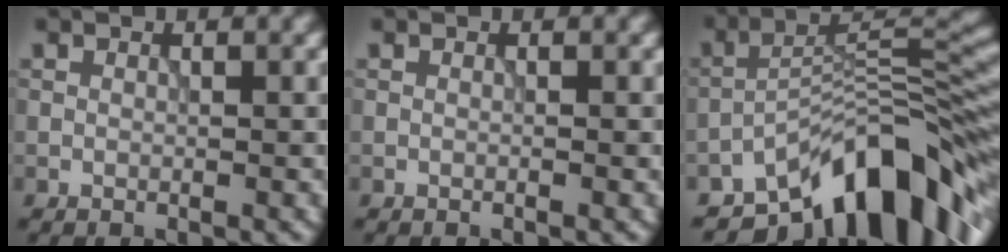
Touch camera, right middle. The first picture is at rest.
{"total": 0.0}
{"total": 11.9, "force": [-8.1, 4.2, 7.7], "torque": [-0.093, 0.014, -0.155]}